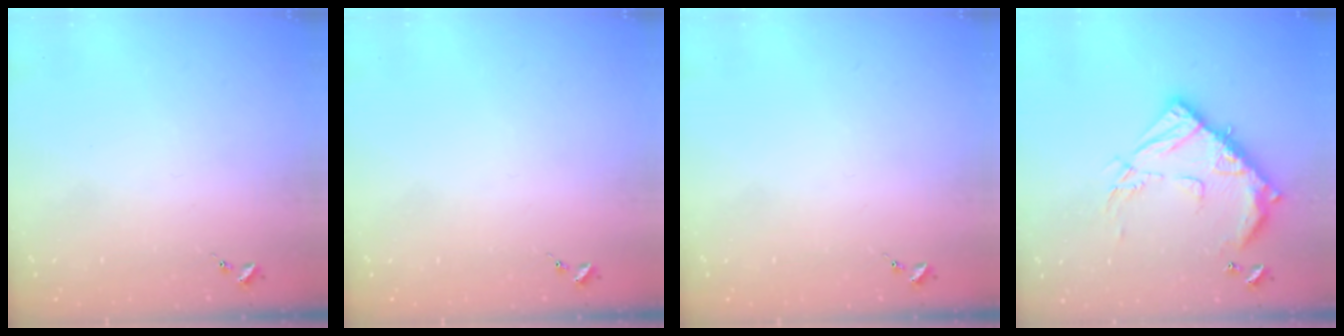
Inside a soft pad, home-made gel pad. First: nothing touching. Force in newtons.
{"total": 0.0}
{"total": 0.0}
{"total": 17.8, "press": 17.7, "slide": 1.9}